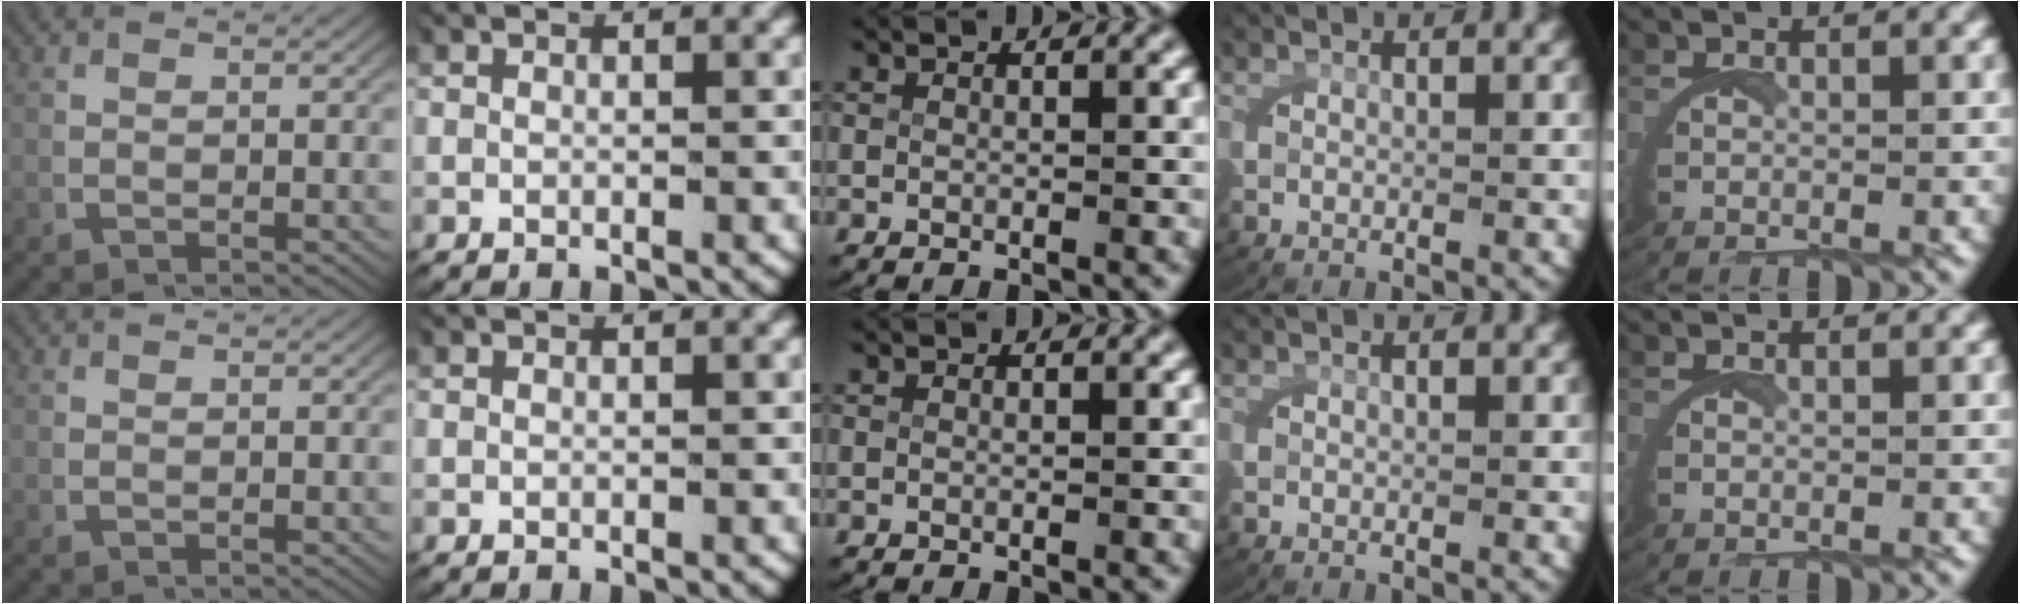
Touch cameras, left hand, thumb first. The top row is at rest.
{}